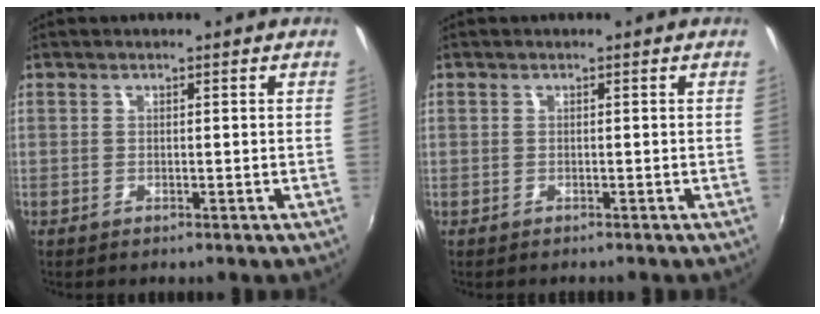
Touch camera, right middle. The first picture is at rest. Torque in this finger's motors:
{"motor_torque": [-1.58, -0.56, -1.05, -0.21]}